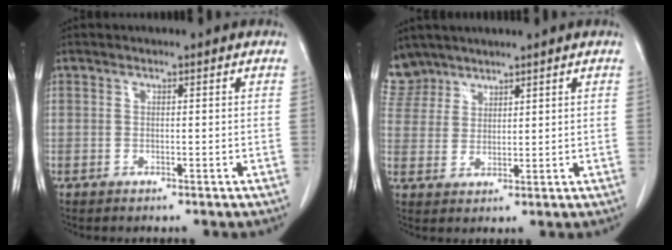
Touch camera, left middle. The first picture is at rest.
{"total": 6.8, "force": [5.8, 3.4, -0.1], "torque": [0.002, 0.006, 0.122]}